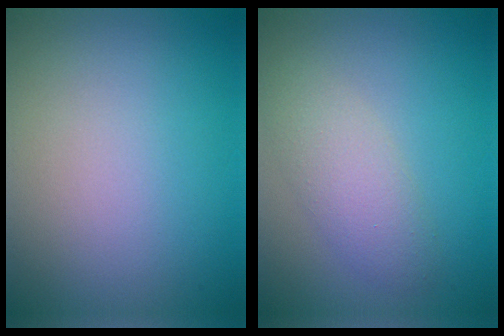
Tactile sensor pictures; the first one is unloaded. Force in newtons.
{"total": 2.8, "press": 2.8, "slide": 0.1}